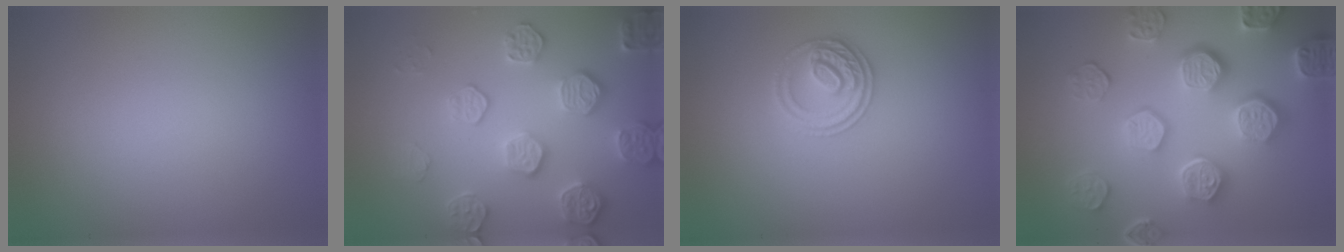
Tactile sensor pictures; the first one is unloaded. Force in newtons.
{"total": 4.6, "press": 4.5, "slide": 0.7}
{"total": 2.7, "press": 2.7, "slide": 0.6}
{"total": 7.7, "press": 6.0, "slide": 4.9}